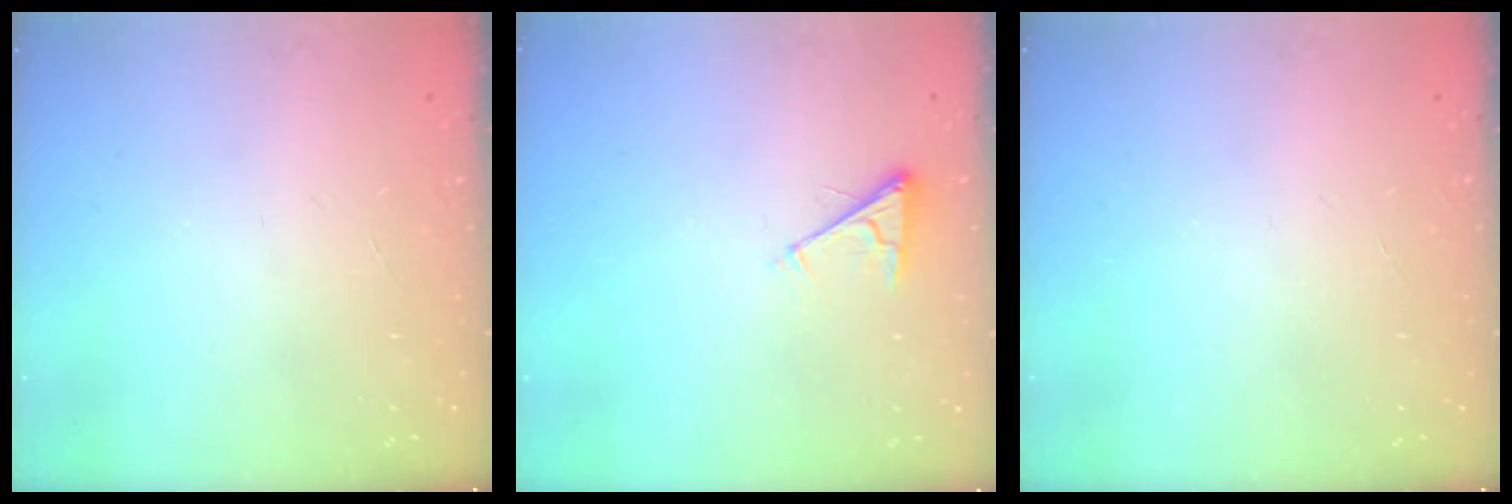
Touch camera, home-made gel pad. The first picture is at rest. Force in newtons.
{"total": 3.9, "press": 3.9, "slide": 0.6}
{"total": 0.0}